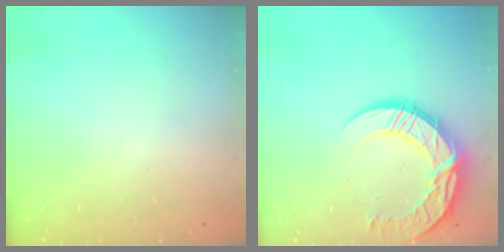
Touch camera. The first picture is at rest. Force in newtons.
{"total": 17.2, "press": 17.2, "slide": 0.7}